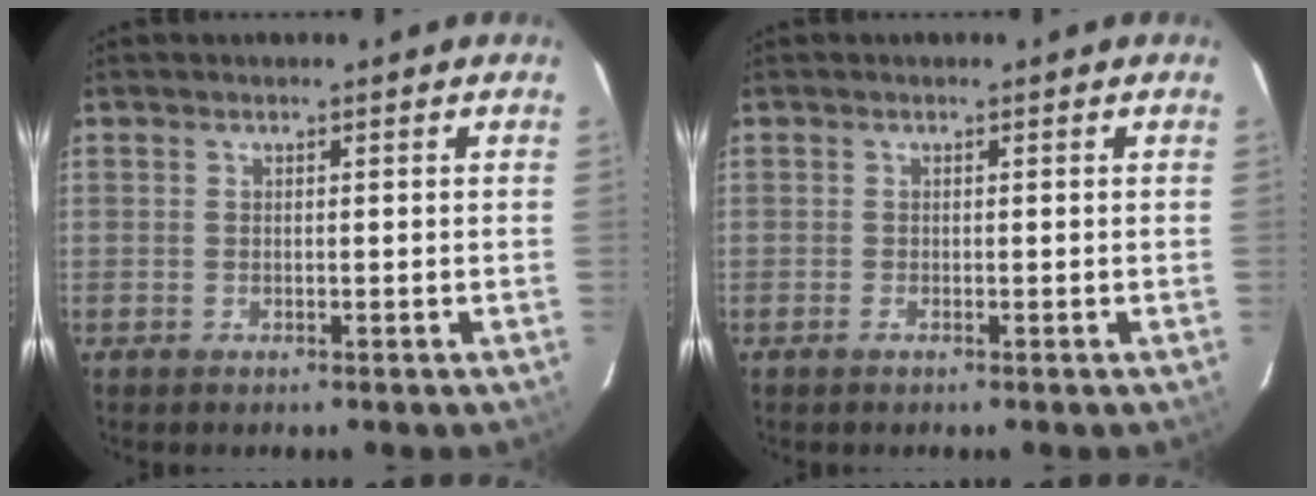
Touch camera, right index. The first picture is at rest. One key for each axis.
{"total": 0.5, "fx": -0.3, "fy": 0.0, "fz": 0.5, "tx": -0.010, "ty": 0.000, "tz": -0.007}